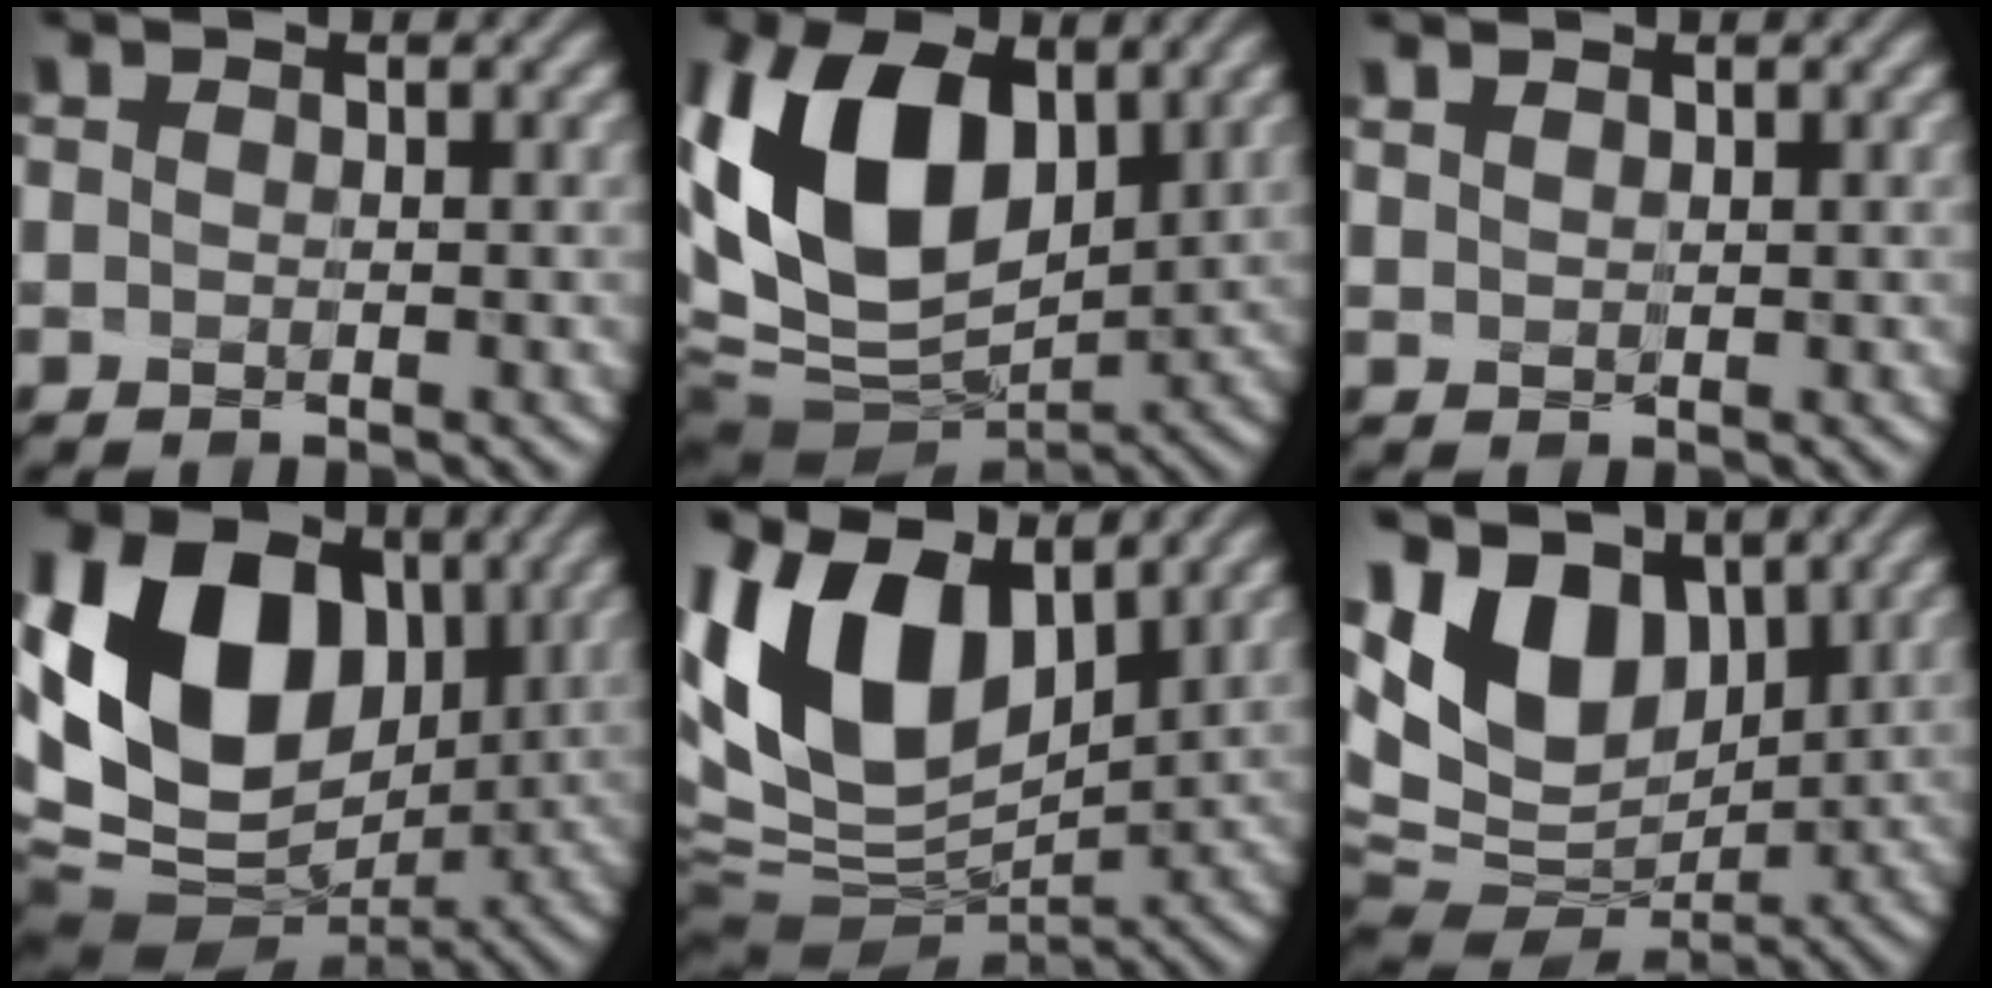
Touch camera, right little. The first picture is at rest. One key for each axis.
{"total": 13.5, "fx": 2.7, "fy": 8.3, "fz": 10.2, "tx": -0.221, "ty": 0.009, "tz": 0.046}
{"total": 2.1, "fx": 1.4, "fy": 1.3, "fz": 1.0, "tx": -0.030, "ty": 0.017, "tz": 0.013}
{"total": 16.1, "fx": 2.0, "fy": 11.9, "fz": 10.6, "tx": -0.210, "ty": 0.012, "tz": 0.045}
{"total": 11.2, "fx": 3.9, "fy": 6.4, "fz": 8.3, "tx": -0.183, "ty": 0.013, "tz": 0.069}
{"total": 12.2, "fx": 4.2, "fy": 8.2, "fz": 8.1, "tx": -0.166, "ty": 0.021, "tz": 0.068}